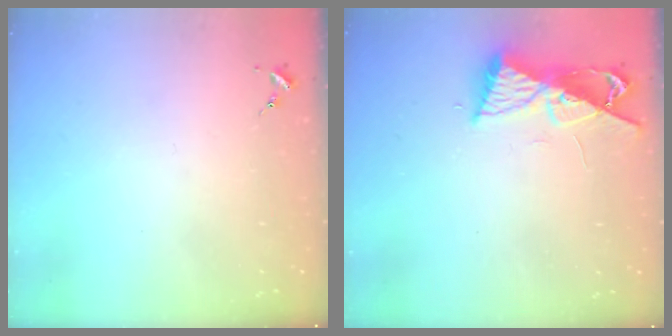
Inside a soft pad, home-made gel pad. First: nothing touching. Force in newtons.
{"total": 8.7, "press": 8.6, "slide": 0.8}